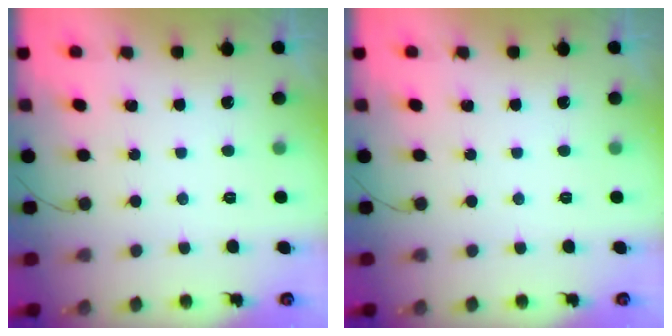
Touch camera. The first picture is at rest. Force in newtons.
{"total": 0.0}